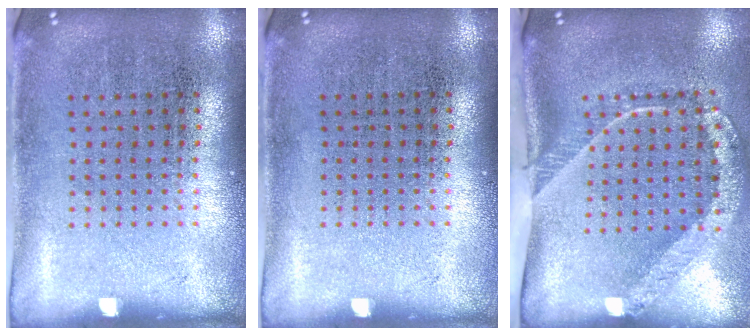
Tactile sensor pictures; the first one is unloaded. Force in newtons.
{"total": 0.0}
{"total": 2.4, "press": 1.6, "slide": 1.8}